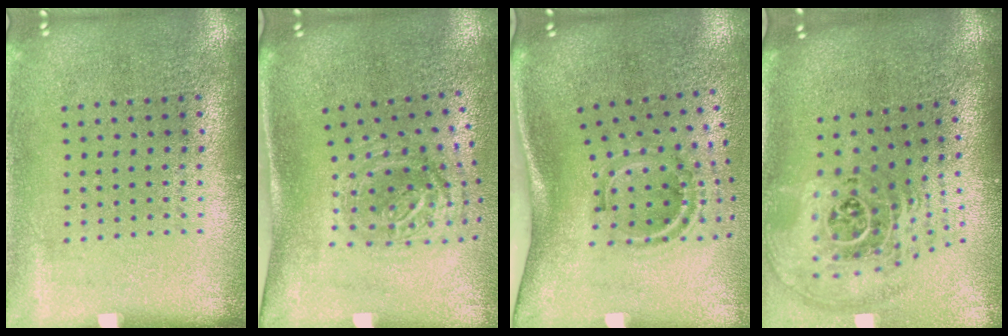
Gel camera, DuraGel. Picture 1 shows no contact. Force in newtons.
{"total": 1.3, "press": 1.1, "slide": 0.7}
{"total": 2.0, "press": 1.1, "slide": 1.6}
{"total": 2.7, "press": 1.8, "slide": 2.0}